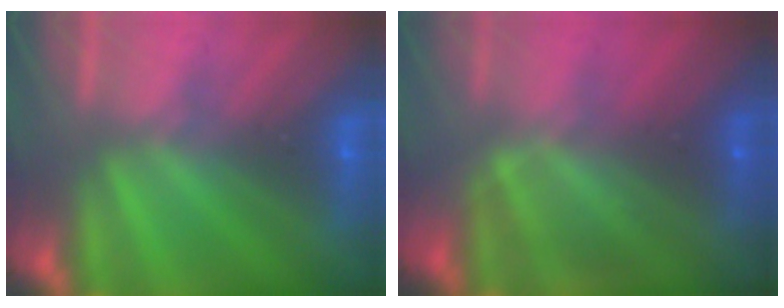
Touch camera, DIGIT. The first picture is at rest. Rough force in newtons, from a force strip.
{"total": 1.7}